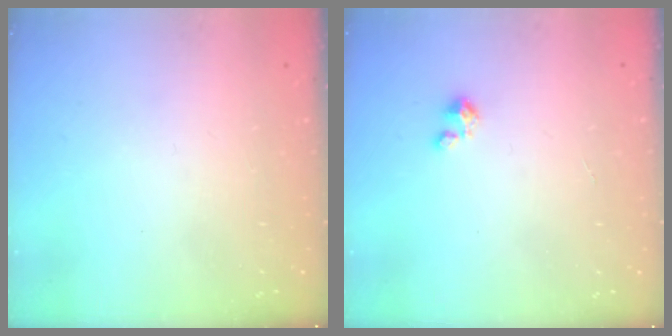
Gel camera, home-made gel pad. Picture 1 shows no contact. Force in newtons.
{"total": 3.1, "press": 3.1, "slide": 0.3}